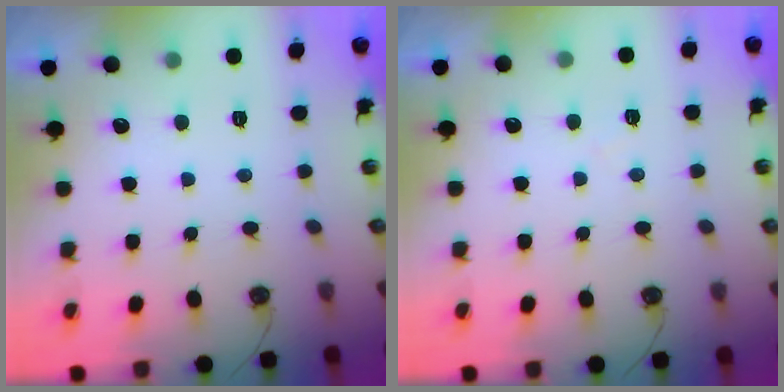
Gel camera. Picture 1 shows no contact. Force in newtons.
{"total": 4.3, "press": 4.2, "slide": 0.7}